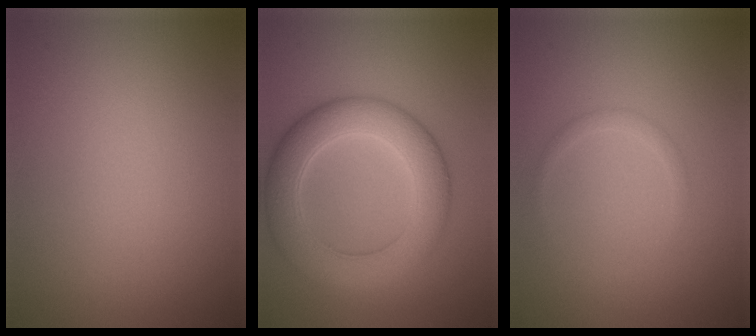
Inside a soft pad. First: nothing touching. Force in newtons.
{"total": 7.2, "press": 7.2, "slide": 0.1}
{"total": 0.9, "press": 0.9, "slide": 0.0}